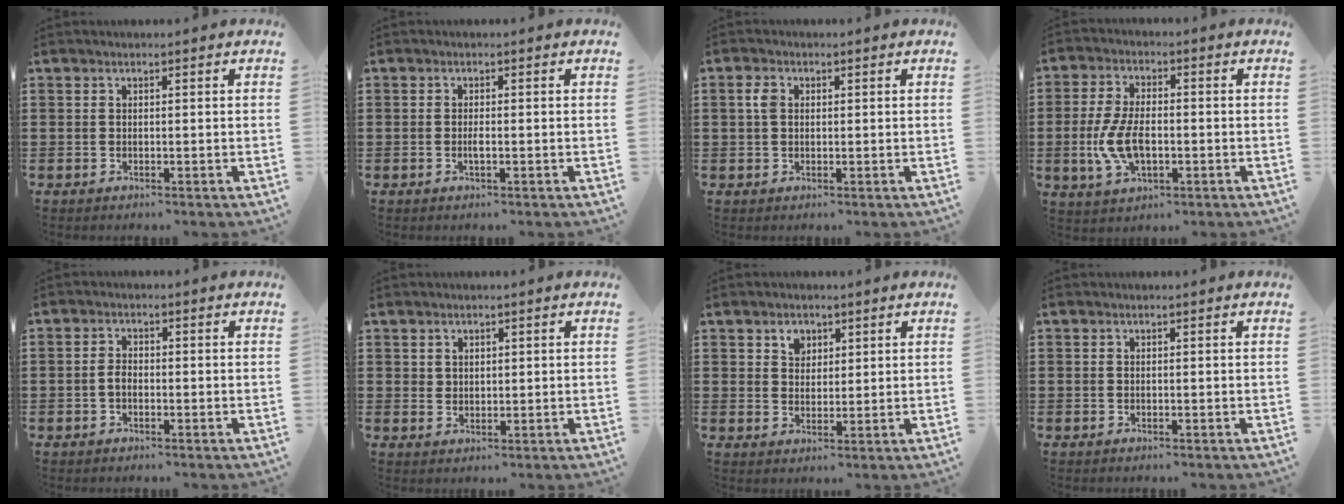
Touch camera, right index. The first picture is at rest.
{"total": 1.2, "force": [-0.3, 0.3, 1.1], "torque": [-0.030, -0.003, -0.008]}
{"total": 2.2, "force": [0.5, 1.4, 1.5], "torque": [-0.034, 0.008, 0.008]}
{"total": 7.4, "force": [-1.4, 3.6, 6.4], "torque": [-0.144, -0.003, -0.029]}
{"total": 1.8, "force": [-0.7, 1.0, 1.4], "torque": [-0.035, -0.001, -0.015]}
{"total": 1.6, "force": [1.2, 1.0, 0.2], "torque": [-0.005, 0.005, 0.023]}
{"total": 2.7, "force": [1.6, 2.0, 0.8], "torque": [-0.017, 0.003, 0.028]}
{"total": 0.0}